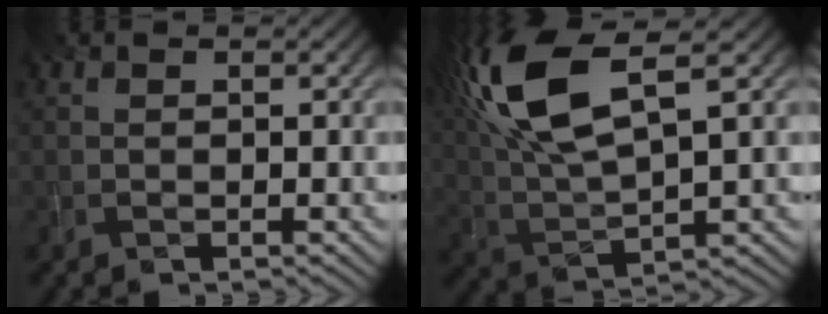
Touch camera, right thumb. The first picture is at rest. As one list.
[{"total": 13.9, "force": [5.9, 4.8, 11.6], "torque": [-0.277, 0.018, 0.117]}]